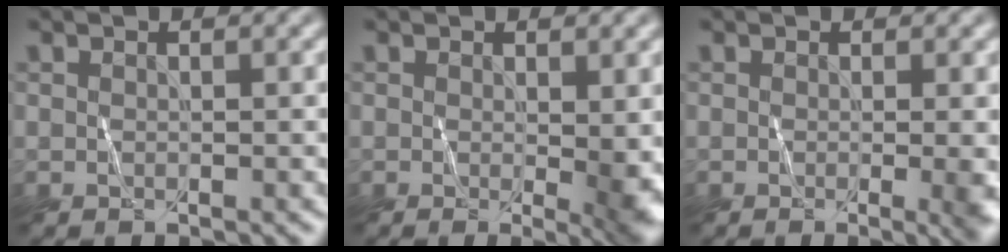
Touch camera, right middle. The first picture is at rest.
{"total": 3.2, "force": [-0.1, 0.7, 3.1], "torque": [-0.042, -0.006, 0.008]}
{"total": 3.4, "force": [-0.4, 1.2, 3.1], "torque": [-0.018, 0.001, 0.003]}